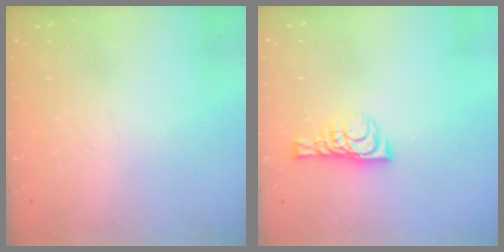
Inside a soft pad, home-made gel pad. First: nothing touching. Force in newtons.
{"total": 7.0, "press": 6.9, "slide": 0.5}